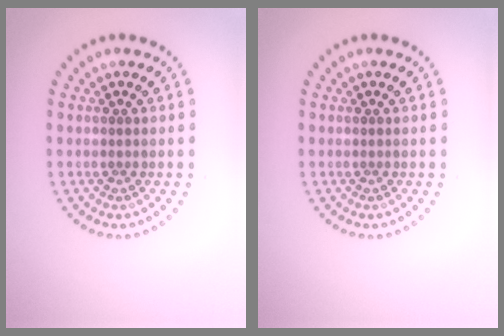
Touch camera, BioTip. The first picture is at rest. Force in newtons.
{"total": 0.0}